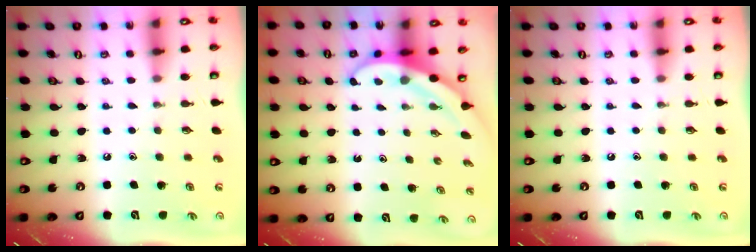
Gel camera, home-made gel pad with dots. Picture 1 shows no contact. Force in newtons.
{"total": 3.9, "press": 3.9, "slide": 0.3}
{"total": 0.0}